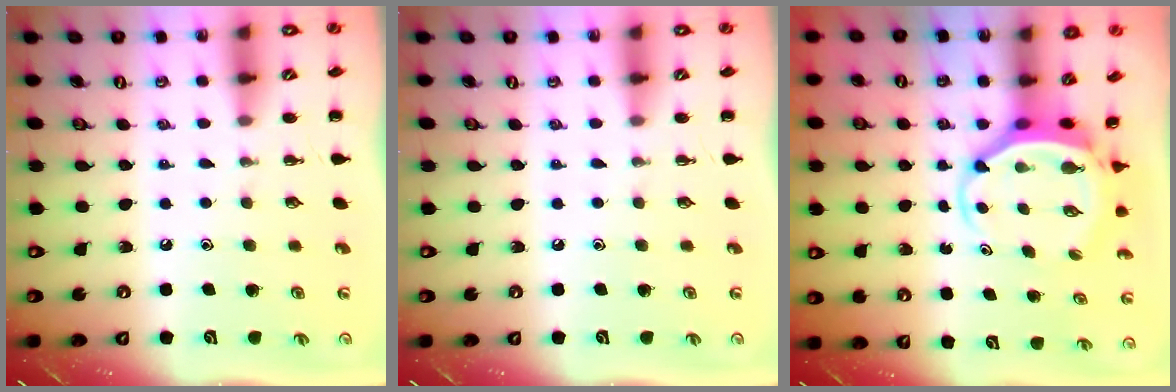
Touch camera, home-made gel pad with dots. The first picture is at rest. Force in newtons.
{"total": 0.0}
{"total": 5.1, "press": 4.9, "slide": 1.2}